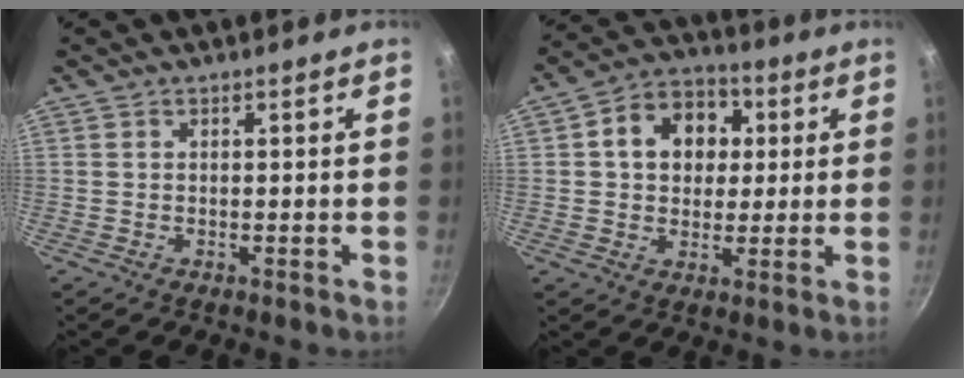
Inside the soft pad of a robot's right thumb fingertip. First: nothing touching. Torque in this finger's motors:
{"motor_torque": [-0.27, 0.53, 0.22, 0.04, 0.06]}